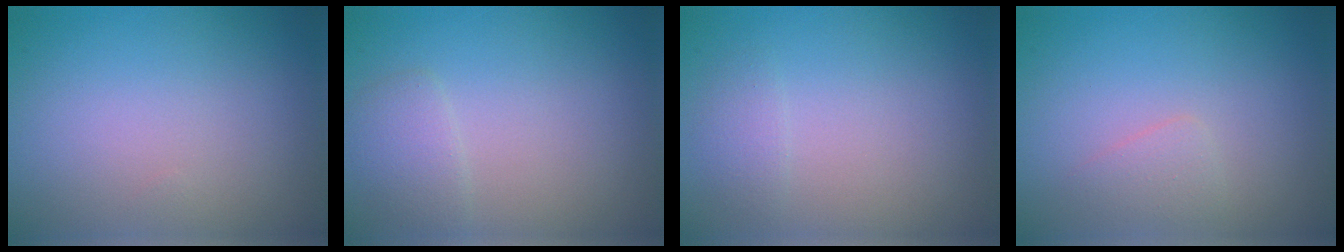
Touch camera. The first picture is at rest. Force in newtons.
{"total": 1.8, "press": 1.8, "slide": 0.2}
{"total": 1.1, "press": 1.1, "slide": 0.0}
{"total": 1.2, "press": 1.2, "slide": 0.0}